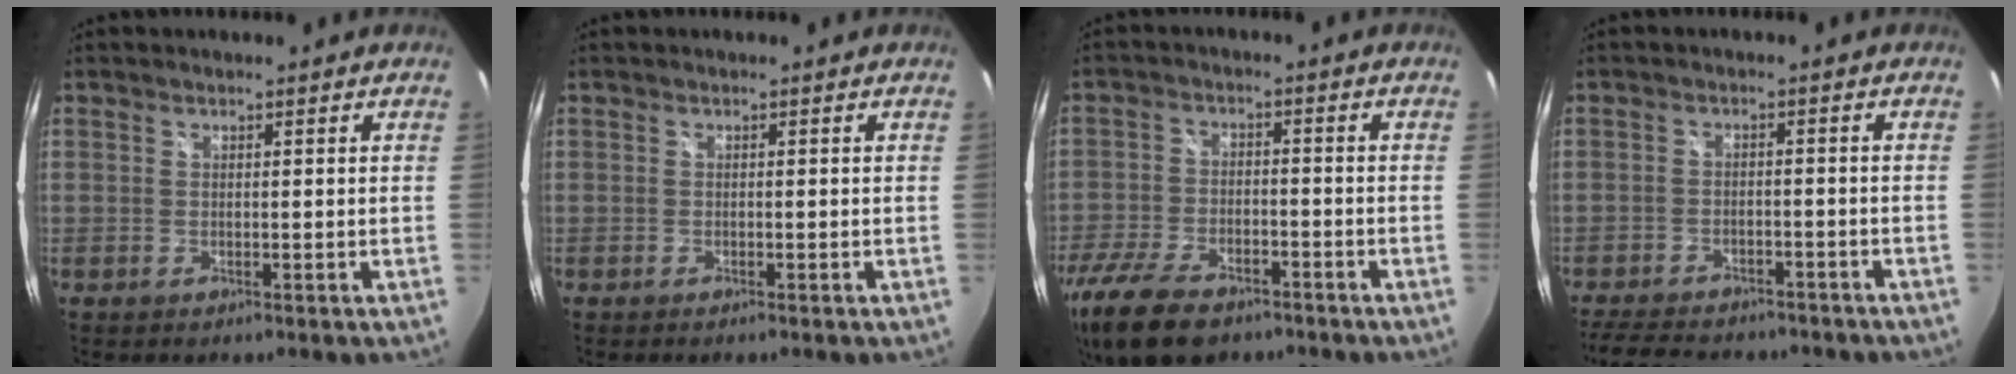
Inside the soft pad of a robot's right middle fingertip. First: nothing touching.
{"total": 0.5, "force": [-0.4, -0.1, 0.3], "torque": [-0.002, 0.000, -0.008]}
{"total": 14.9, "force": [-10.3, 6.9, 8.2], "torque": [-0.205, -0.035, -0.186]}
{"total": 13.7, "force": [-11.3, 5.0, 5.9], "torque": [-0.134, -0.016, -0.163]}